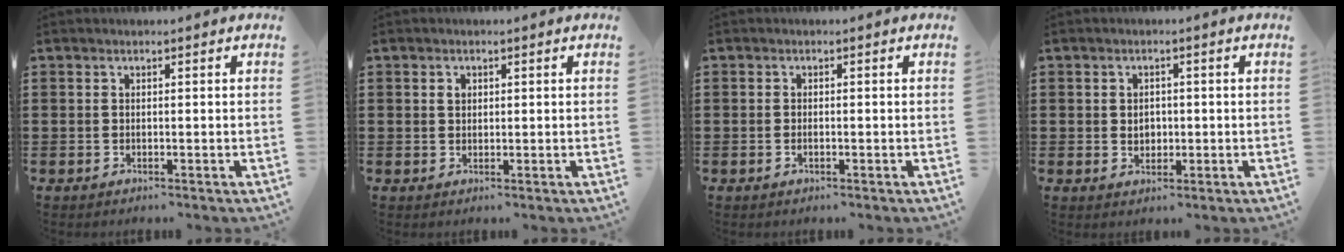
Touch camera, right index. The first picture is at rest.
{"total": 1.1, "force": [0.4, 0.9, 0.6], "torque": [-0.013, 0.005, 0.008]}
{"total": 0.8, "force": [-0.3, 0.3, 0.6], "torque": [-0.014, -0.004, -0.005]}
{"total": 2.2, "force": [0.0, 1.7, 1.3], "torque": [-0.021, 0.005, -0.003]}